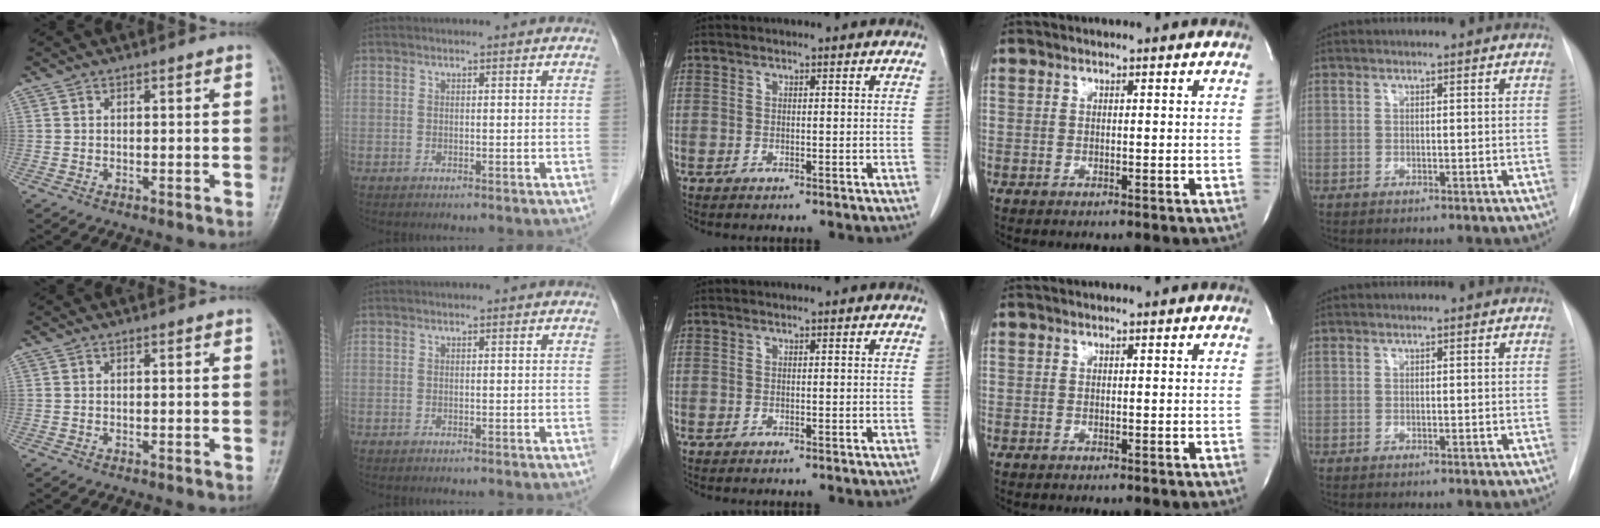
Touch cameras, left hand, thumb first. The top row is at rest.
{}